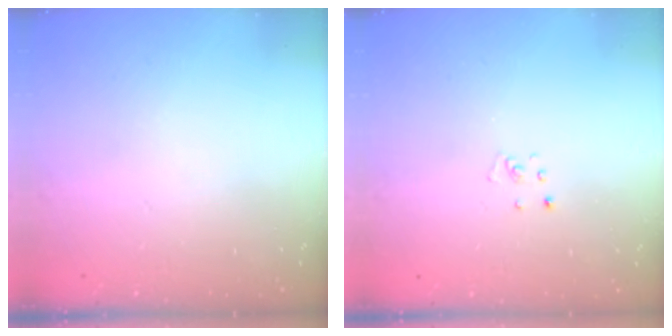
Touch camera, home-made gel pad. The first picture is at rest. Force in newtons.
{"total": 2.6, "press": 2.6, "slide": 0.3}